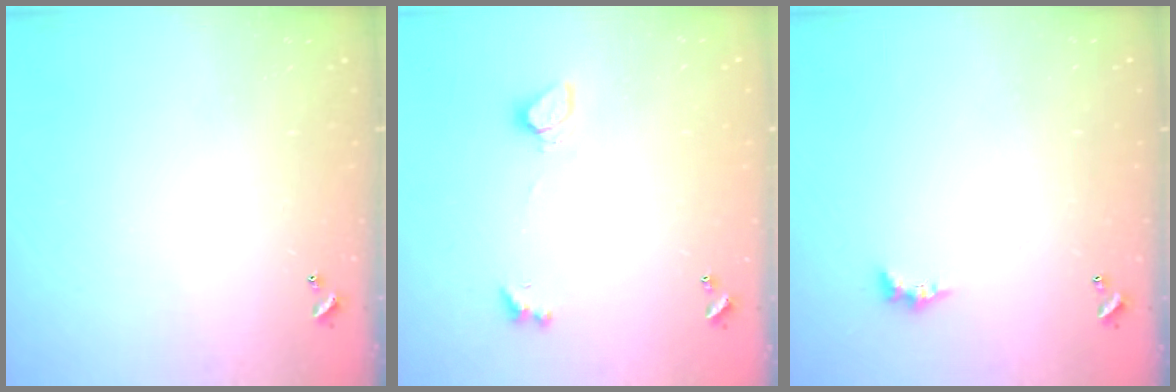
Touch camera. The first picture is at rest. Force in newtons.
{"total": 2.0, "press": 1.9, "slide": 0.5}
{"total": 2.2, "press": 2.2, "slide": 0.6}